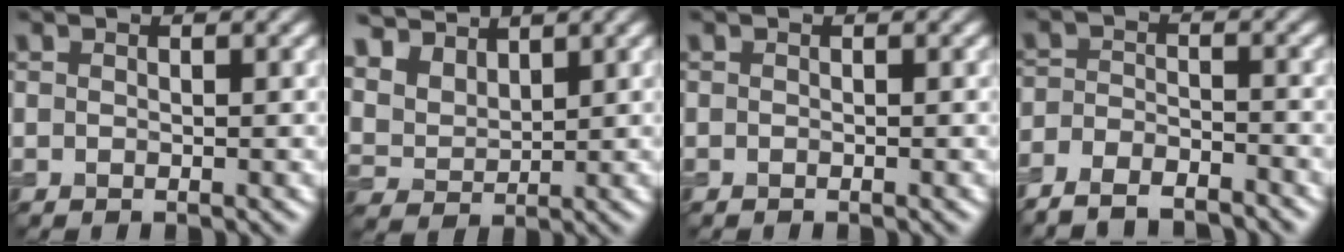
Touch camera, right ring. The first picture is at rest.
{"total": 6.9, "force": [5.1, 3.7, 2.8], "torque": [-0.101, 0.001, 0.104]}
{"total": 0.0}
{"total": 5.9, "force": [-5.3, 1.8, 2.1], "torque": [-0.029, -0.010, -0.089]}